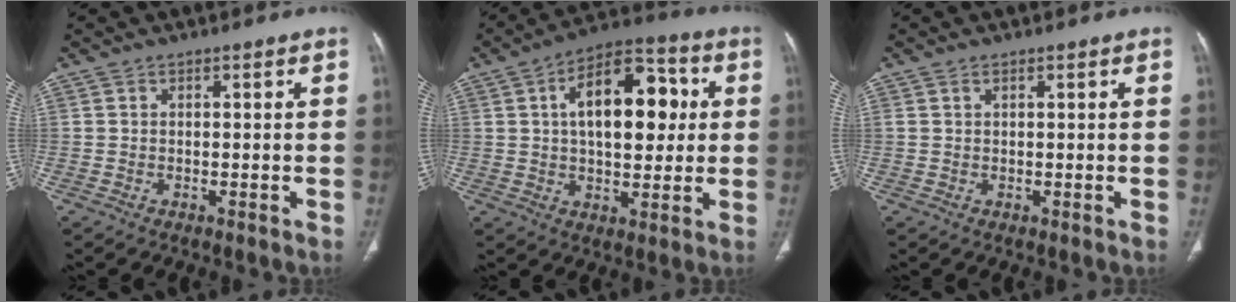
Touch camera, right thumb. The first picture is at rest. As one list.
[{"total": 16.9, "force": [3.2, 9.1, 13.9], "torque": [-0.182, 0.018, 0.044]}, {"total": 0.6, "force": [0.4, 0.3, 0.4], "torque": [-0.011, 0.006, 0.009]}]